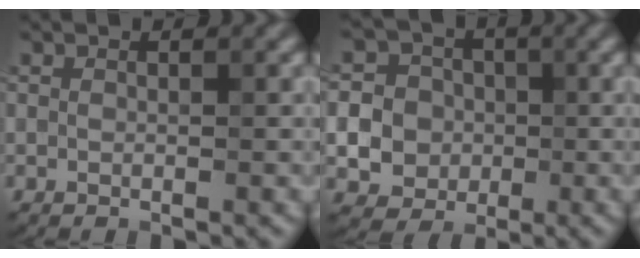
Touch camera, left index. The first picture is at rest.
{"total": 10.6, "force": [-1.9, 9.9, 3.1], "torque": [-0.092, 0.000, -0.049]}